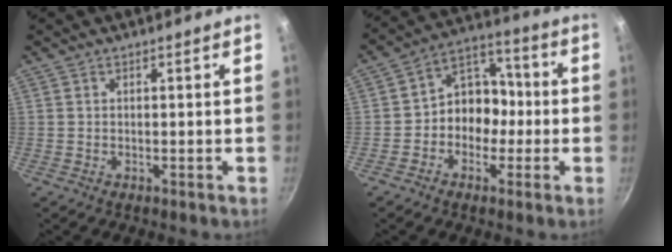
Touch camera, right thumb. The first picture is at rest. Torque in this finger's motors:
{"motor_torque": [0.00, 0.32, 0.10, 0.14, 0.16]}